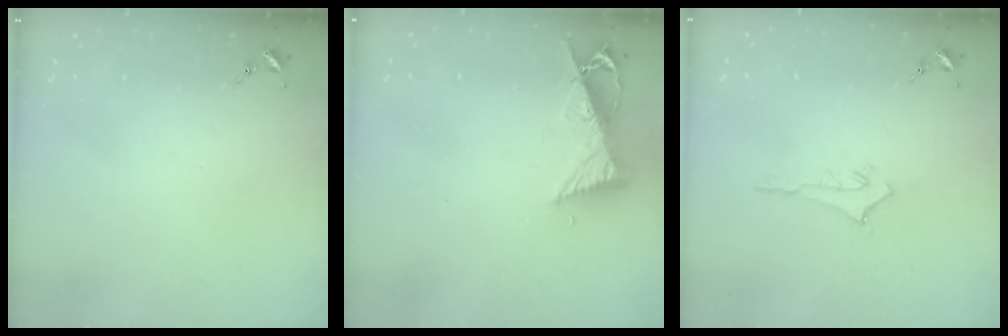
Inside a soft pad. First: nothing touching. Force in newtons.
{"total": 9.7, "press": 9.7, "slide": 1.2}
{"total": 2.7, "press": 2.7, "slide": 0.2}